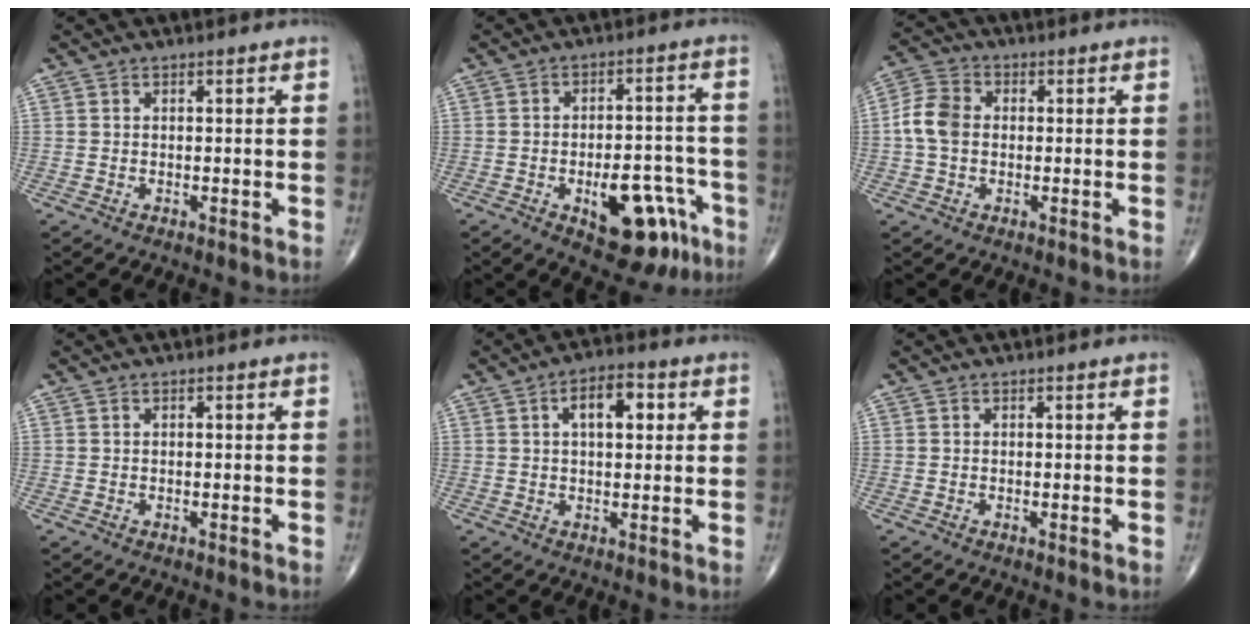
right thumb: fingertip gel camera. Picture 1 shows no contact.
{"total": 14.4, "force": [-6.7, 7.0, 10.7], "torque": [-0.115, 0.044, -0.081]}
{"total": 6.6, "force": [-0.1, 5.0, 4.3], "torque": [-0.086, 0.017, -0.012]}
{"total": 0.0}
{"total": 6.9, "force": [1.9, 3.5, 5.7], "torque": [-0.072, 0.008, 0.025]}
{"total": 0.0}